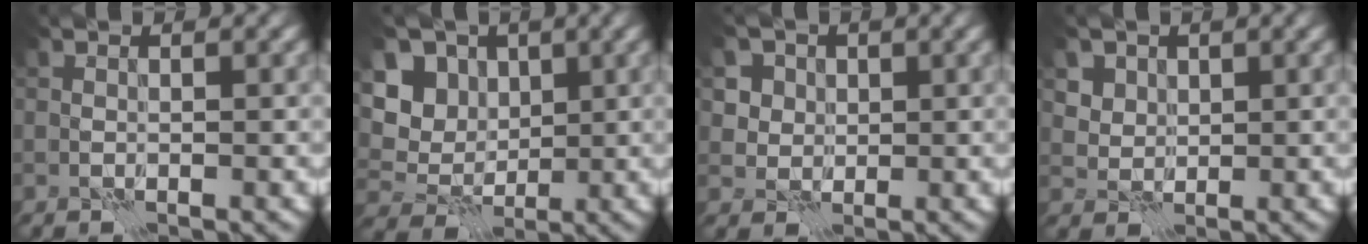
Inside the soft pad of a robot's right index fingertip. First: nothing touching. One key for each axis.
{"total": 6.1, "fx": 1.8, "fy": 4.8, "fz": 3.2, "tx": -0.069, "ty": 0.012, "tz": 0.009}
{"total": 4.5, "fx": 1.9, "fy": 3.8, "fz": 1.6, "tx": -0.040, "ty": 0.001, "tz": 0.024}
{"total": 4.0, "fx": 2.1, "fy": 3.1, "fz": 1.5, "tx": -0.048, "ty": -0.007, "tz": 0.040}